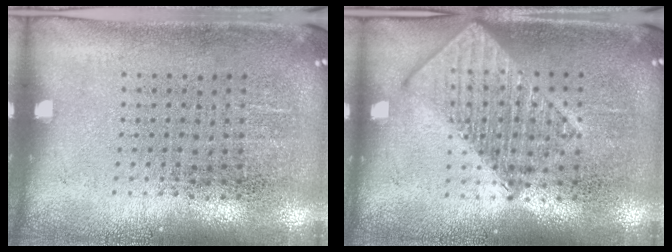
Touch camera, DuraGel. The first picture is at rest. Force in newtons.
{"total": 2.0, "press": 1.9, "slide": 0.2}